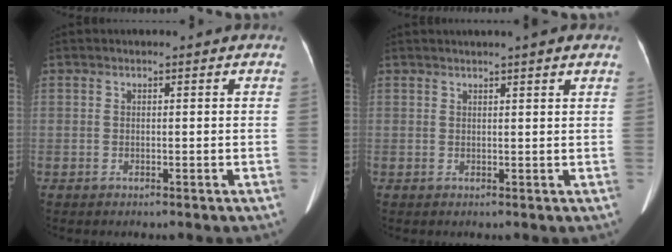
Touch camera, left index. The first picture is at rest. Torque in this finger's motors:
{"motor_torque": [0.22, -0.17, 0.01, 0.06]}